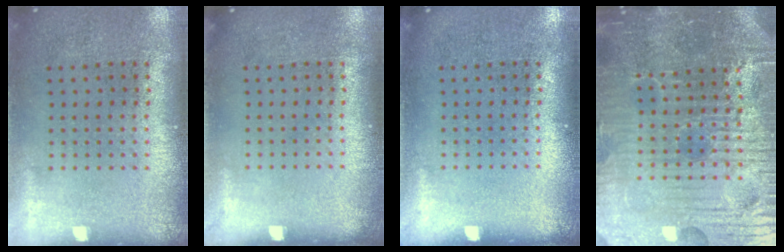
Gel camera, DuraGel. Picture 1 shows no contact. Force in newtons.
{"total": 0.0}
{"total": 0.0}
{"total": 6.3, "press": 5.8, "slide": 2.3}